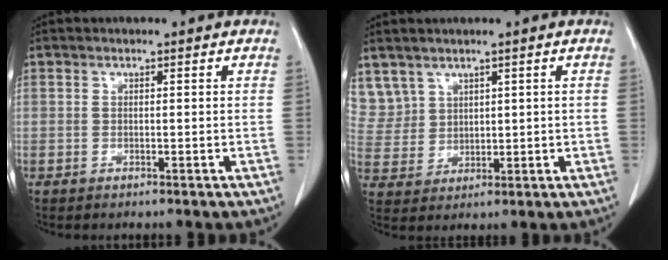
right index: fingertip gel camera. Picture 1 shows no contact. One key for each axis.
{"total": 7.2, "fx": 4.6, "fy": 5.5, "fz": 0.6, "tx": -0.024, "ty": 0.017, "tz": 0.111}